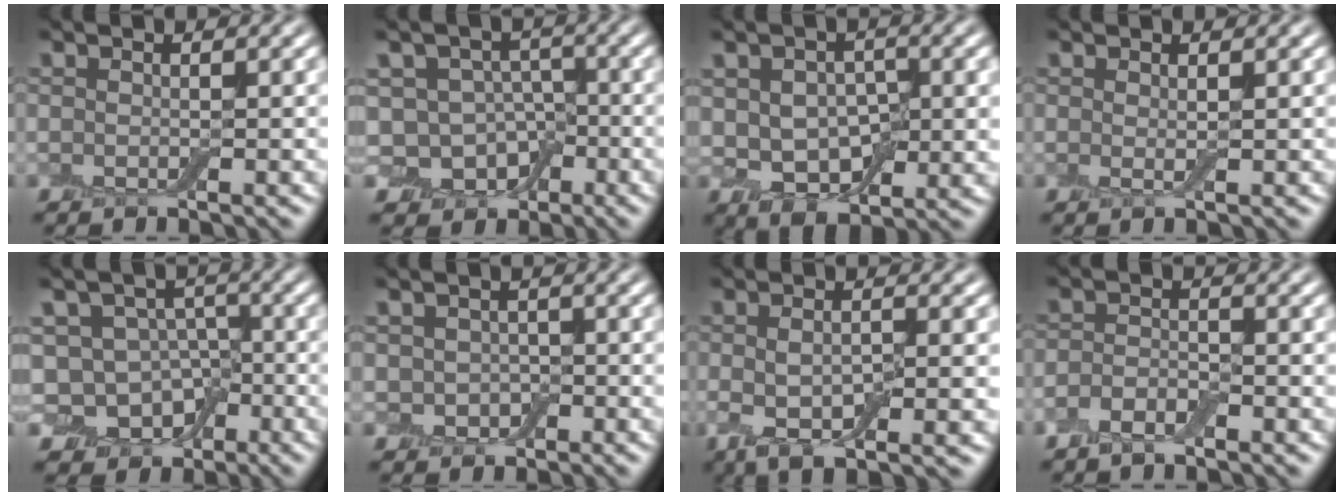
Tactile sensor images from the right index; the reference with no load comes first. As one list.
[{"total": 4.9, "force": [-1.8, 4.1, 2.0], "torque": [-0.010, 0.005, -0.041]}, {"total": 7.1, "force": [-0.4, 4.4, 5.5], "torque": [-0.095, -0.007, -0.005]}, {"total": 0.7, "force": [0.3, 0.0, 0.6], "torque": [-0.013, -0.005, 0.004]}, {"total": 6.1, "force": [-2.7, 5.1, 2.1], "torque": [-0.017, 0.019, -0.060]}, {"total": 2.1, "force": [-0.3, 1.8, 1.0], "torque": [-0.017, -0.005, -0.008]}, {"total": 5.7, "force": [-1.1, 2.2, 5.2], "torque": [-0.095, -0.013, -0.017]}, {"total": 2.1, "force": [-1.2, 0.9, 1.5], "torque": [-0.030, 0.001, -0.028]}]